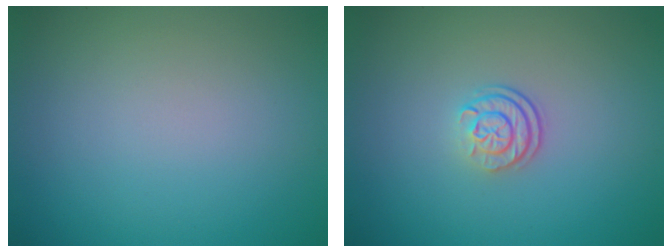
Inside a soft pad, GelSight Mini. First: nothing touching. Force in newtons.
{"total": 2.4, "press": 1.7, "slide": 1.7}